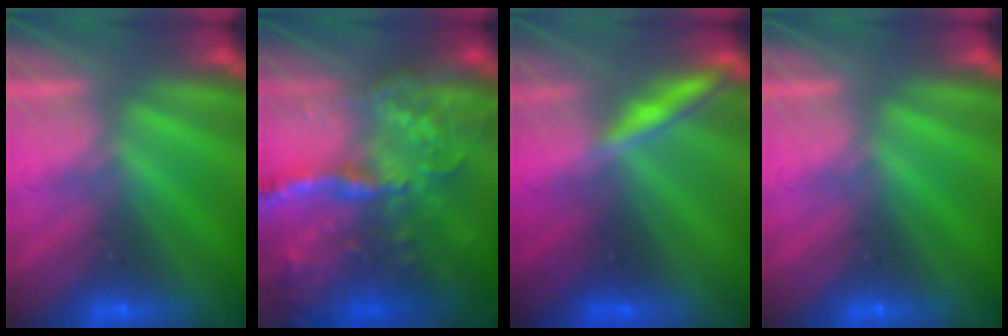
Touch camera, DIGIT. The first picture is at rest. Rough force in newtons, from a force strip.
{"total": 8.7}
{"total": 1.9}
{"total": 0.0}